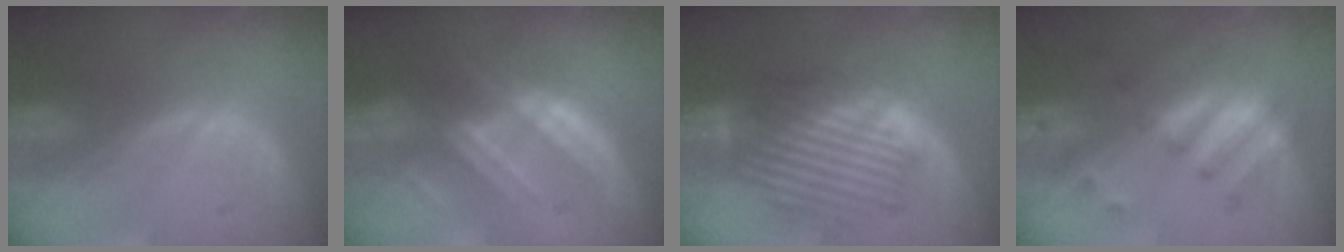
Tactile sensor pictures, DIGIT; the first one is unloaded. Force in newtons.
{"total": 7.4, "press": 7.1, "slide": 2.0}
{"total": 8.4, "press": 8.1, "slide": 2.2}
{"total": 7.8, "press": 6.9, "slide": 3.6}